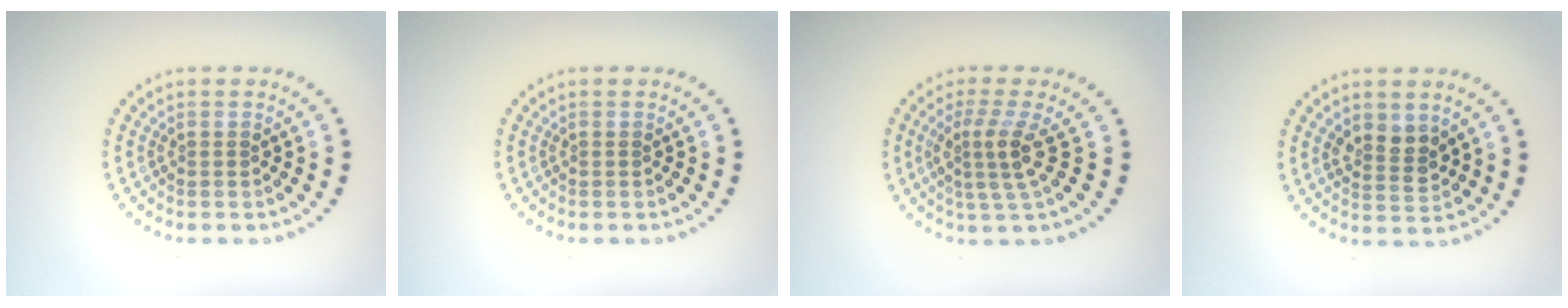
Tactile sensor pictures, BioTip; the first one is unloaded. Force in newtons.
{"total": 0.0}
{"total": 3.0, "press": 2.2, "slide": 2.0}
{"total": 2.5, "press": 2.3, "slide": 0.9}